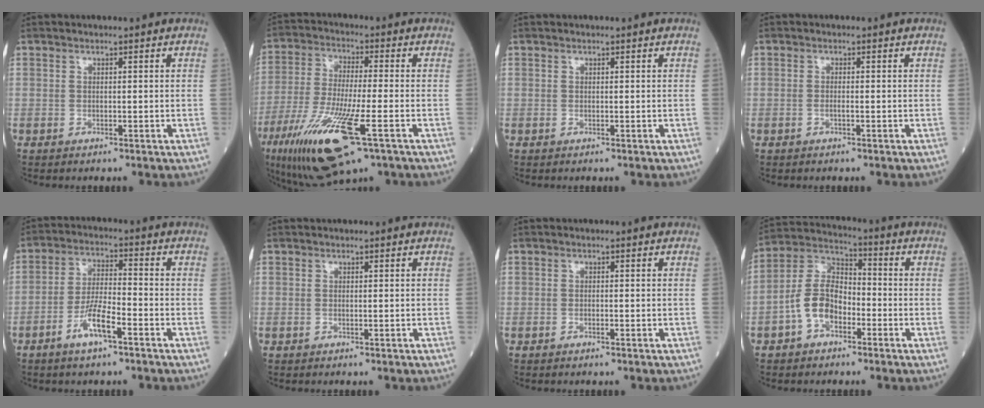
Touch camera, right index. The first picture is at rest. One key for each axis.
{"total": 16.5, "fx": -7.7, "fy": 2.5, "fz": 14.3, "tx": -0.303, "ty": -0.043, "tz": -0.133}
{"total": 0.0}
{"total": 1.0, "fx": -0.3, "fy": 0.2, "fz": 1.0, "tx": -0.021, "ty": 0.000, "tz": -0.006}
{"total": 7.0, "fx": -3.8, "fy": 1.3, "fz": 5.8, "tx": -0.113, "ty": 0.001, "tz": -0.072}
{"total": 0.0}
{"total": 0.5, "fx": -0.3, "fy": 0.1, "fz": 0.4, "tx": -0.007, "ty": 0.000, "tz": -0.005}
{"total": 8.8, "fx": -3.5, "fy": 5.3, "fz": 6.1, "tx": -0.134, "ty": 0.026, "tz": -0.074}